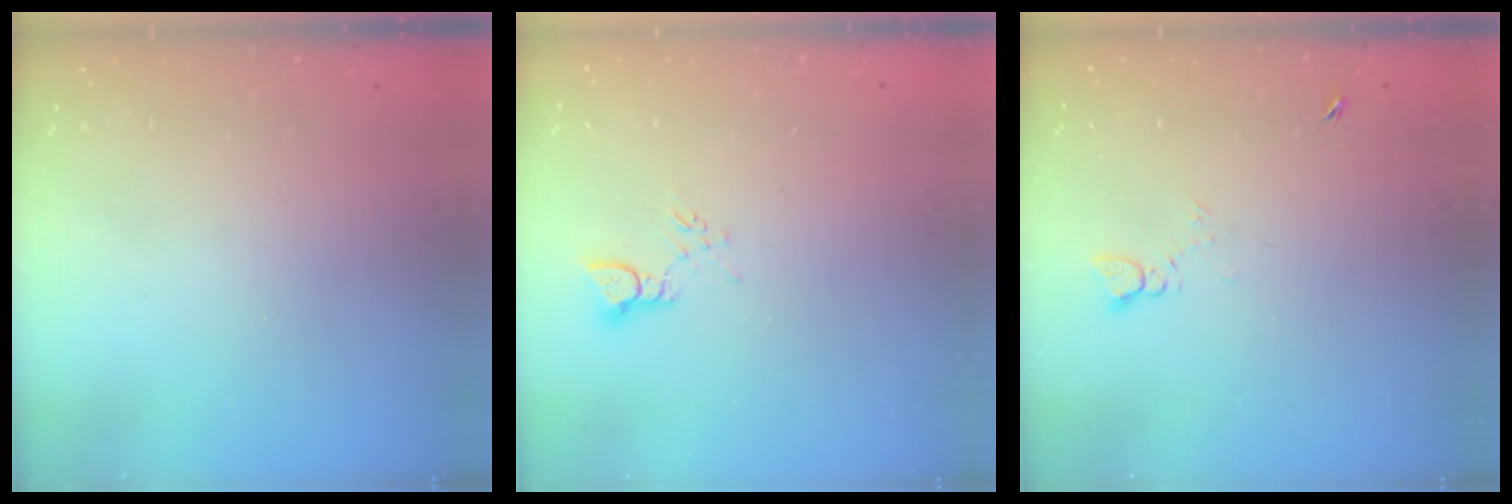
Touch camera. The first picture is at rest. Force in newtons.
{"total": 2.8, "press": 2.8, "slide": 0.4}
{"total": 3.0, "press": 3.0, "slide": 0.5}